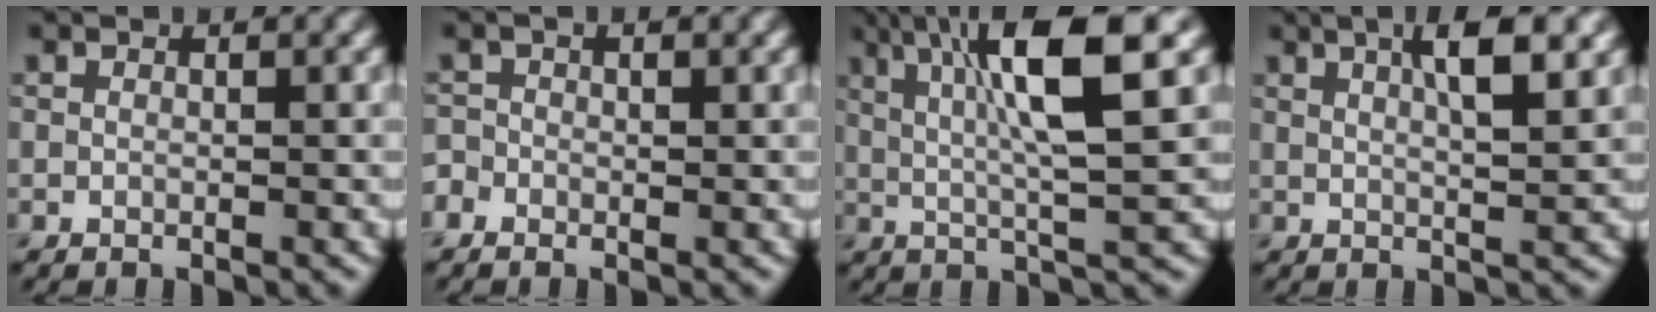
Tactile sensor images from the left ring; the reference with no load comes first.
{"total": 0.9, "force": [-0.5, 0.8, 0.3], "torque": [-0.005, -0.001, -0.011]}
{"total": 9.0, "force": [3.0, 1.4, 8.3], "torque": [-0.133, 0.004, 0.050]}
{"total": 4.9, "force": [2.1, 1.2, 4.3], "torque": [-0.059, 0.007, 0.027]}